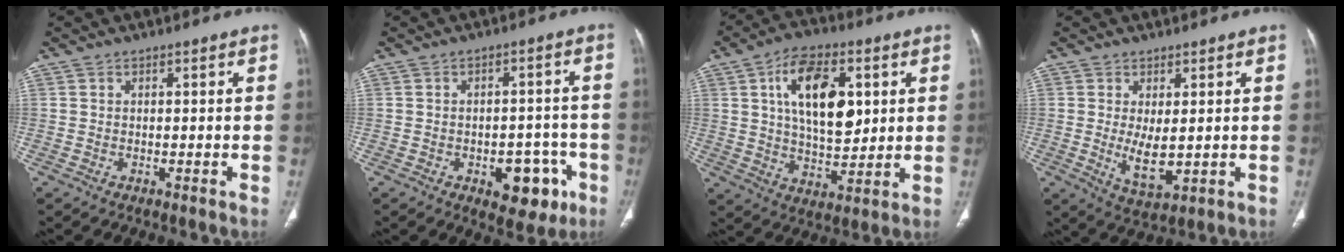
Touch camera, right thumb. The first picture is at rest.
{"total": 9.4, "force": [-4.0, 5.5, 6.4], "torque": [-0.044, 0.030, -0.043]}
{"total": 16.2, "force": [4.6, 8.7, 12.9], "torque": [-0.183, -0.016, 0.081]}
{"total": 6.0, "force": [0.0, 2.6, 5.4], "torque": [-0.088, -0.019, 0.012]}